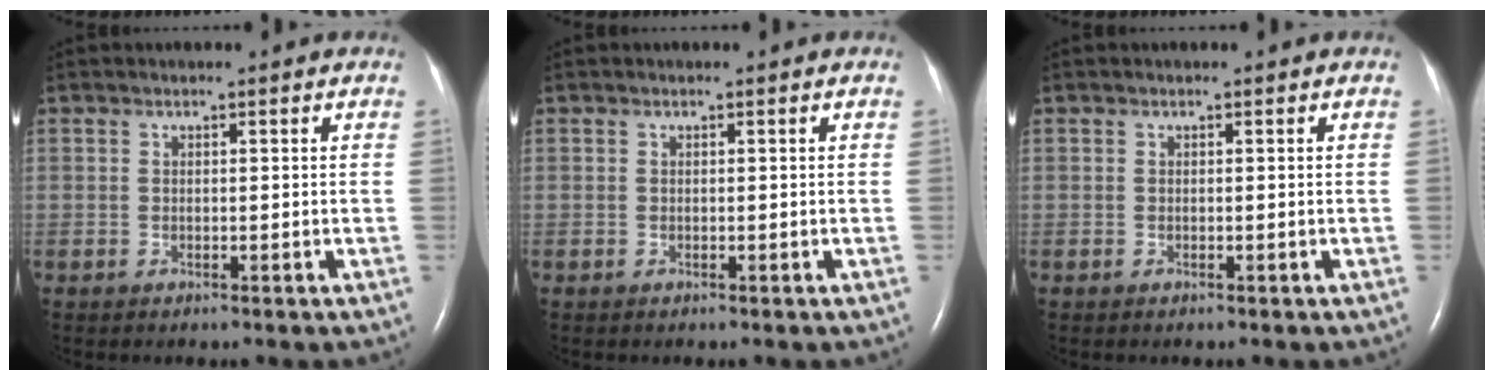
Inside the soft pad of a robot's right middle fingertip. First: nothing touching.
{"total": 0.0}
{"total": 0.0}